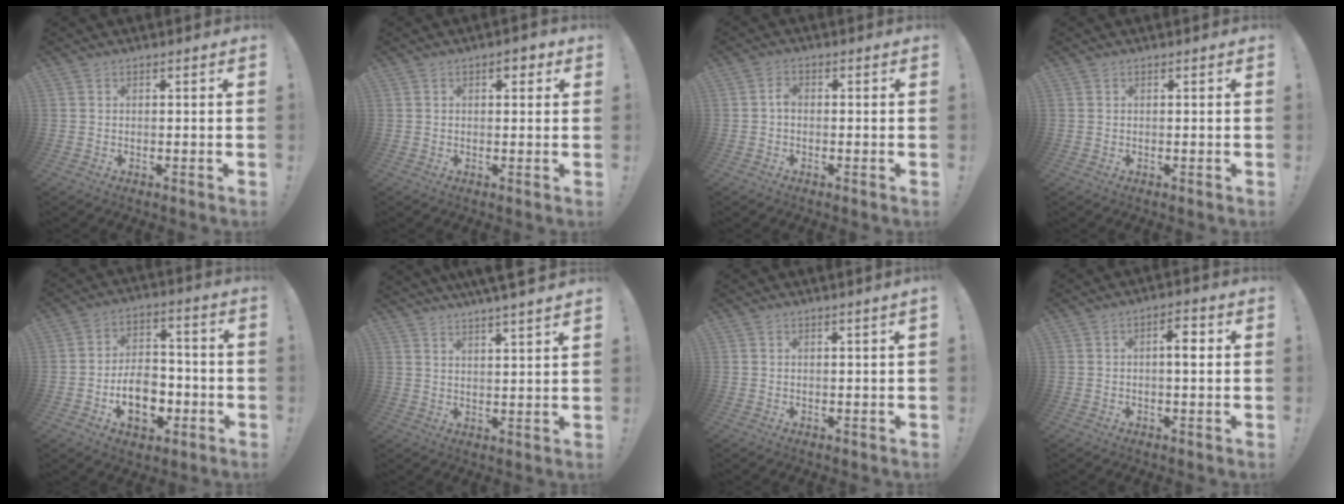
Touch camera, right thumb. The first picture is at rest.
{"total": 3.1, "force": [1.0, 1.8, 2.4], "torque": [-0.026, 0.000, 0.013]}
{"total": 2.3, "force": [-0.6, 1.4, 1.7], "torque": [-0.033, 0.010, -0.012]}
{"total": 0.0}
{"total": 13.2, "force": [-4.5, 8.9, 8.7], "torque": [-0.134, 0.026, -0.075]}
{"total": 5.6, "force": [4.9, -0.5, 2.7], "torque": [-0.037, -0.037, 0.080]}
{"total": 1.4, "force": [0.9, -0.4, 1.0], "torque": [-0.008, -0.005, 0.012]}
{"total": 4.3, "force": [0.7, 1.0, 4.1], "torque": [-0.058, 0.000, 0.001]}